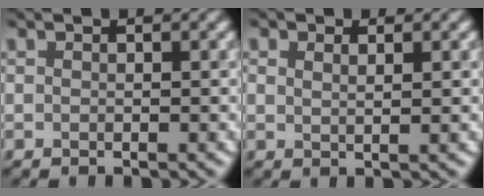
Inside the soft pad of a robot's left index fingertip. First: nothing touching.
{"total": 1.6, "force": [1.0, 0.7, 1.0], "torque": [-0.008, -0.001, 0.009]}